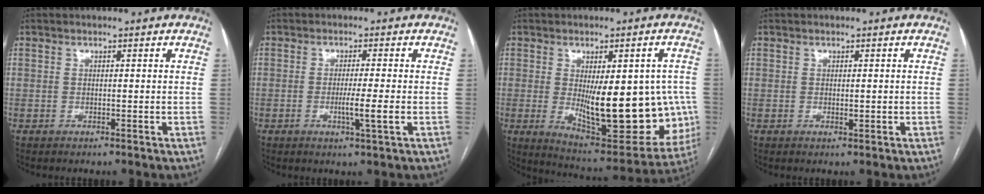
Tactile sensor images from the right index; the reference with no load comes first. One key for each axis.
{"total": 4.2, "fx": -0.9, "fy": -0.4, "fz": 4.1, "tx": -0.071, "ty": -0.009, "tz": -0.016}
{"total": 19.5, "fx": -1.6, "fy": 7.8, "fz": 17.8, "tx": -0.212, "ty": -0.012, "tz": 0.004}
{"total": 1.1, "fx": 0.0, "fy": 0.4, "fz": 1.1, "tx": -0.018, "ty": -0.004, "tz": 0.003}